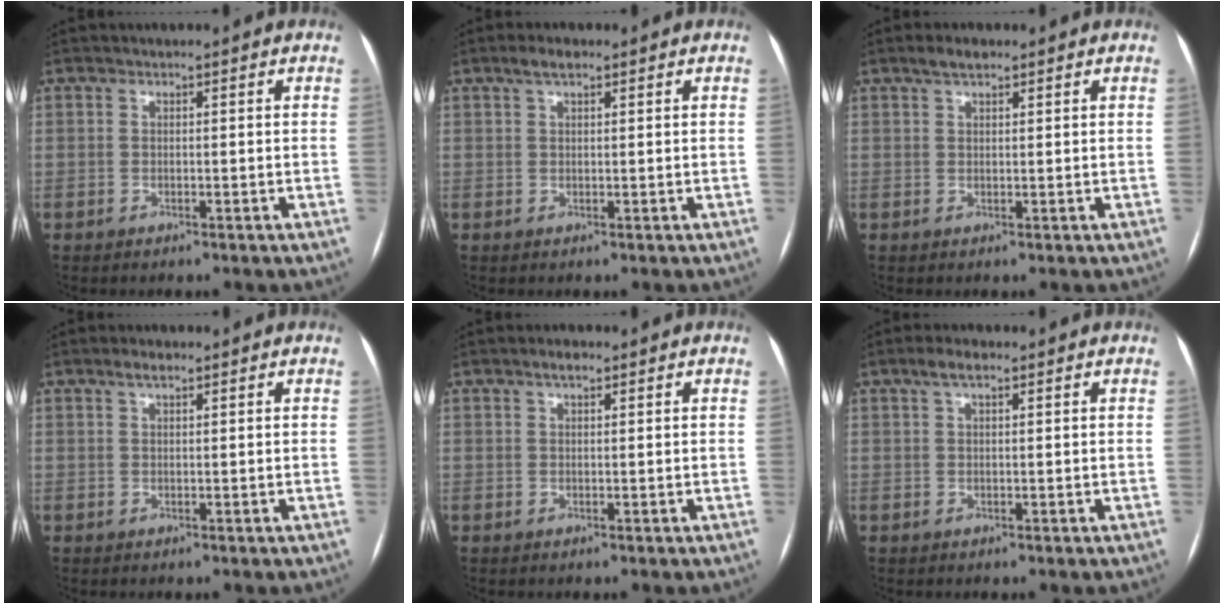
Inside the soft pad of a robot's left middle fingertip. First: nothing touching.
{"total": 2.4, "force": [1.6, 0.8, 1.6], "torque": [-0.034, 0.013, 0.030]}
{"total": 2.4, "force": [1.8, 0.8, 1.4], "torque": [-0.028, 0.011, 0.032]}
{"total": 1.7, "force": [1.2, 0.5, 1.2], "torque": [-0.024, 0.009, 0.022]}
{"total": 1.7, "force": [1.1, 0.6, 1.1], "torque": [-0.021, 0.009, 0.017]}
{"total": 2.6, "force": [1.5, 0.8, 1.9], "torque": [-0.040, 0.016, 0.029]}